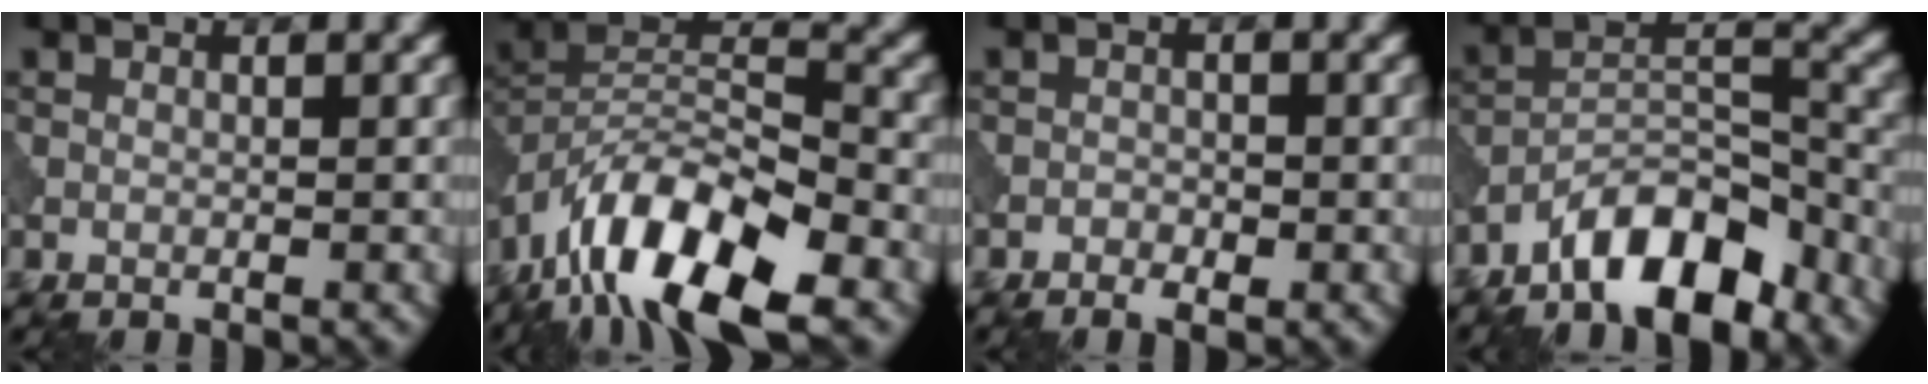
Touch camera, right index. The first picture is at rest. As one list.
[{"total": 11.9, "force": [-7.4, 4.5, 8.2], "torque": [-0.140, 0.006, -0.150]}, {"total": 1.2, "force": [-0.7, 0.8, 0.6], "torque": [-0.008, 0.001, -0.014]}, {"total": 8.2, "force": [-6.1, 2.9, 4.5], "torque": [-0.059, 0.011, -0.117]}]